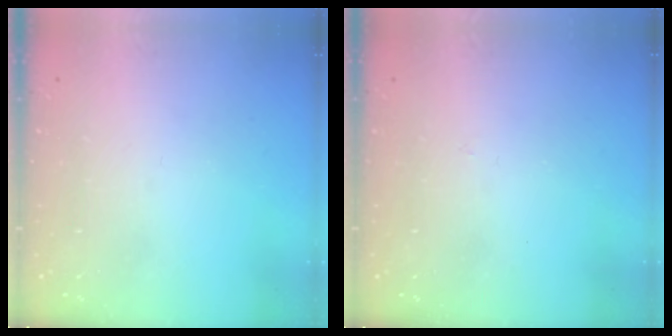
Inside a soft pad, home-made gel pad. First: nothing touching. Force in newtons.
{"total": 2.8, "press": 2.8, "slide": 0.4}